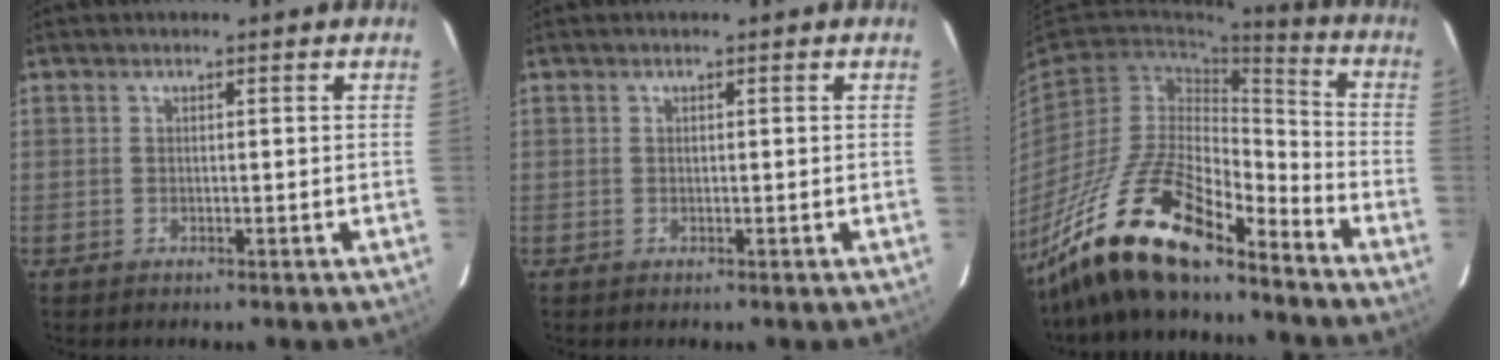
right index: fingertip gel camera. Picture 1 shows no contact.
{"total": 0.0}
{"total": 19.2, "force": [-14.9, 5.5, 10.8], "torque": [-0.223, -0.017, -0.277]}